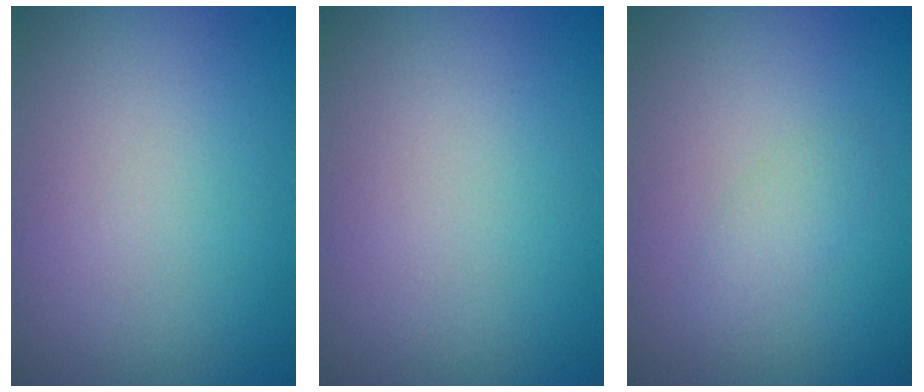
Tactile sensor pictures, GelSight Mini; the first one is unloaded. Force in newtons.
{"total": 0.0}
{"total": 1.3, "press": 1.3, "slide": 0.0}